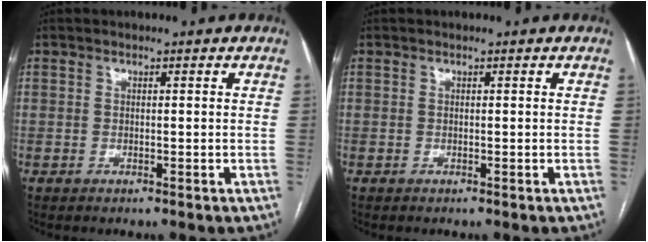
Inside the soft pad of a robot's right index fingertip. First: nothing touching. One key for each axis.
{"total": 0.0}